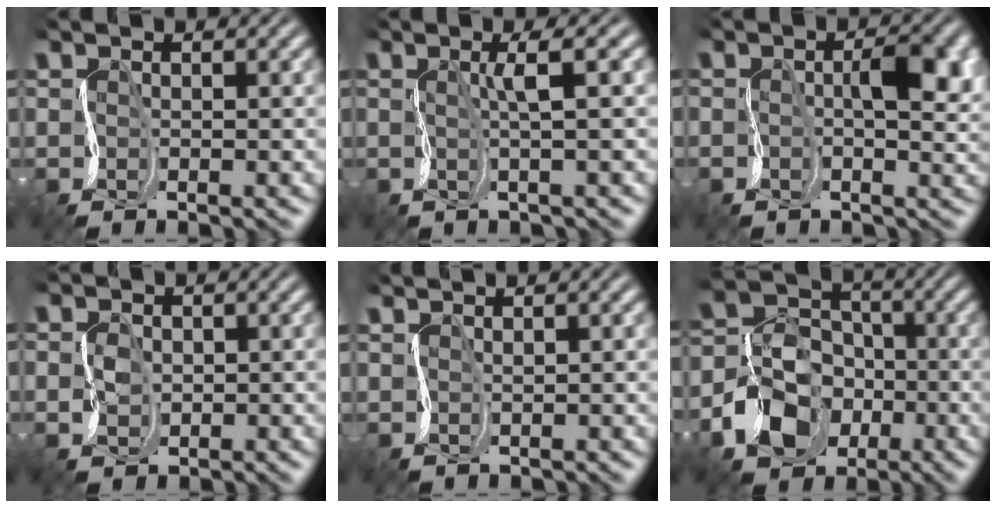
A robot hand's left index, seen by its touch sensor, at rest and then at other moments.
{"total": 1.8, "force": [1.0, -0.2, 1.5], "torque": [-0.026, 0.013, 0.012]}
{"total": 4.2, "force": [0.8, 1.5, 3.9], "torque": [-0.069, 0.010, 0.007]}
{"total": 0.9, "force": [0.2, 0.9, -0.1], "torque": [-0.016, 0.007, 0.002]}
{"total": 1.1, "force": [0.7, -0.4, -0.7], "torque": [0.010, 0.005, 0.010]}
{"total": 5.7, "force": [-2.6, 4.8, 1.6], "torque": [-0.038, 0.011, -0.059]}